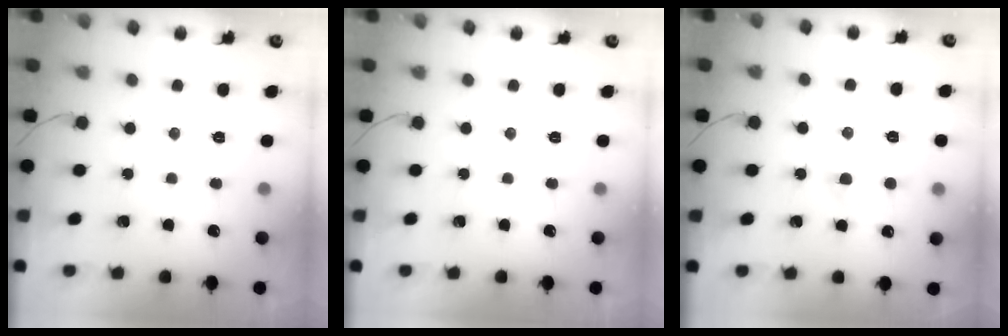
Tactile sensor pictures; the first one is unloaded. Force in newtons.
{"total": 0.0}
{"total": 0.7, "press": 0.6, "slide": 0.5}